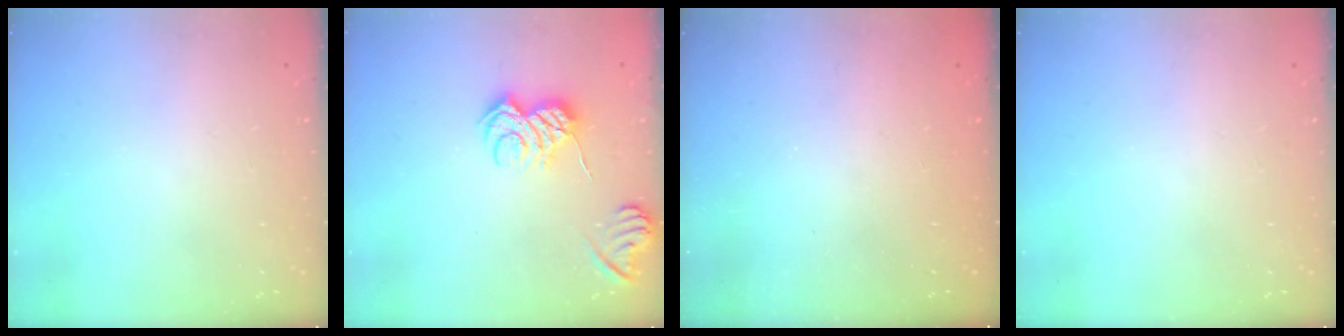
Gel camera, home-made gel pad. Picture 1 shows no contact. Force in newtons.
{"total": 6.9, "press": 6.8, "slide": 0.9}
{"total": 2.3, "press": 2.2, "slide": 0.7}
{"total": 0.0}